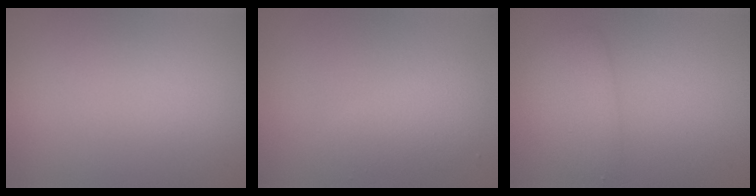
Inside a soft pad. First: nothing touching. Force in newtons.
{"total": 2.5, "press": 2.5, "slide": 0.1}
{"total": 2.7, "press": 2.7, "slide": 0.1}